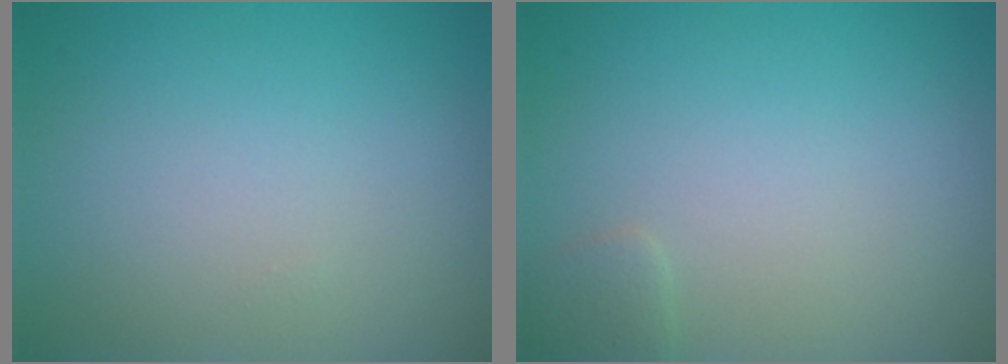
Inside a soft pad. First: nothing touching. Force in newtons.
{"total": 1.0, "press": 1.0, "slide": 0.1}